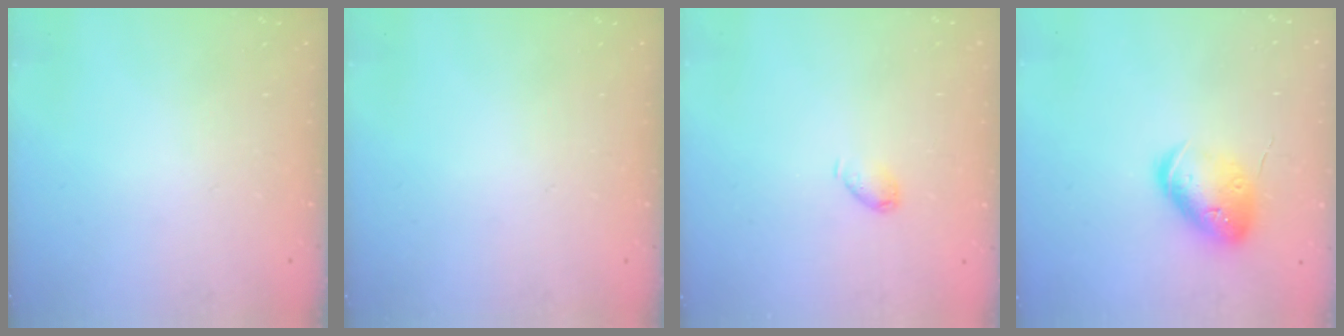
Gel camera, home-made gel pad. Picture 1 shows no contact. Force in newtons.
{"total": 0.0}
{"total": 4.5, "press": 4.4, "slide": 0.8}
{"total": 15.6, "press": 15.4, "slide": 2.5}